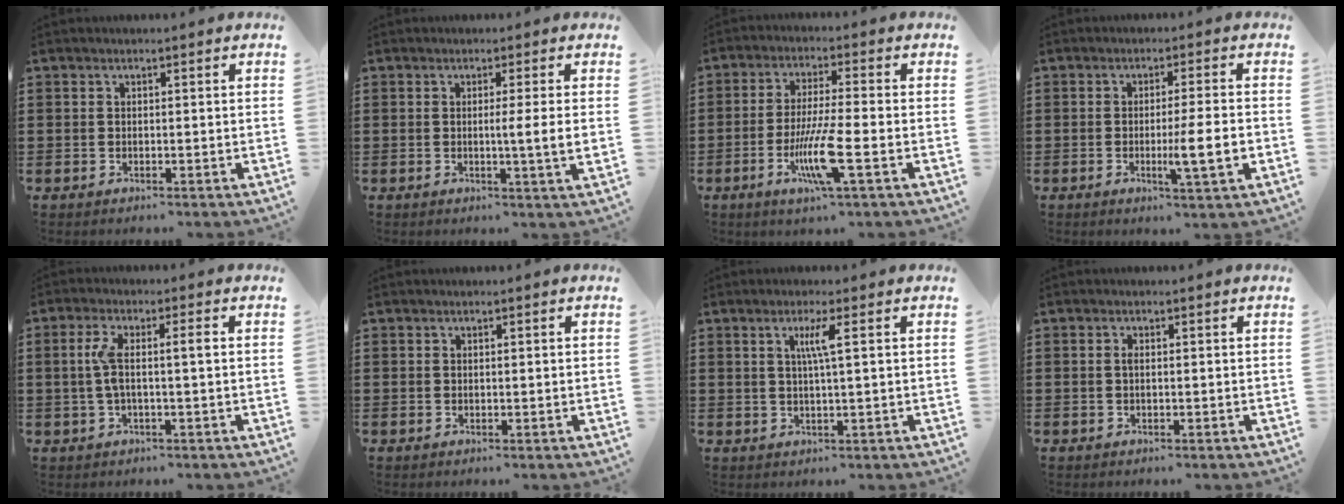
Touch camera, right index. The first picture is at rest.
{"total": 4.2, "force": [0.0, -0.5, 4.2], "torque": [-0.076, -0.010, -0.003]}
{"total": 9.1, "force": [-3.2, 0.9, 8.5], "torque": [-0.171, -0.018, -0.061]}
{"total": 6.7, "force": [-1.5, 0.2, 6.6], "torque": [-0.098, -0.015, -0.026]}
{"total": 4.7, "force": [0.1, 0.6, 4.6], "torque": [-0.100, -0.001, -0.009]}
{"total": 0.0}
{"total": 3.3, "force": [0.9, -0.3, 3.2], "torque": [-0.064, -0.003, 0.011]}
{"total": 0.8, "force": [0.0, 0.2, 0.8], "torque": [-0.016, -0.002, 0.001]}